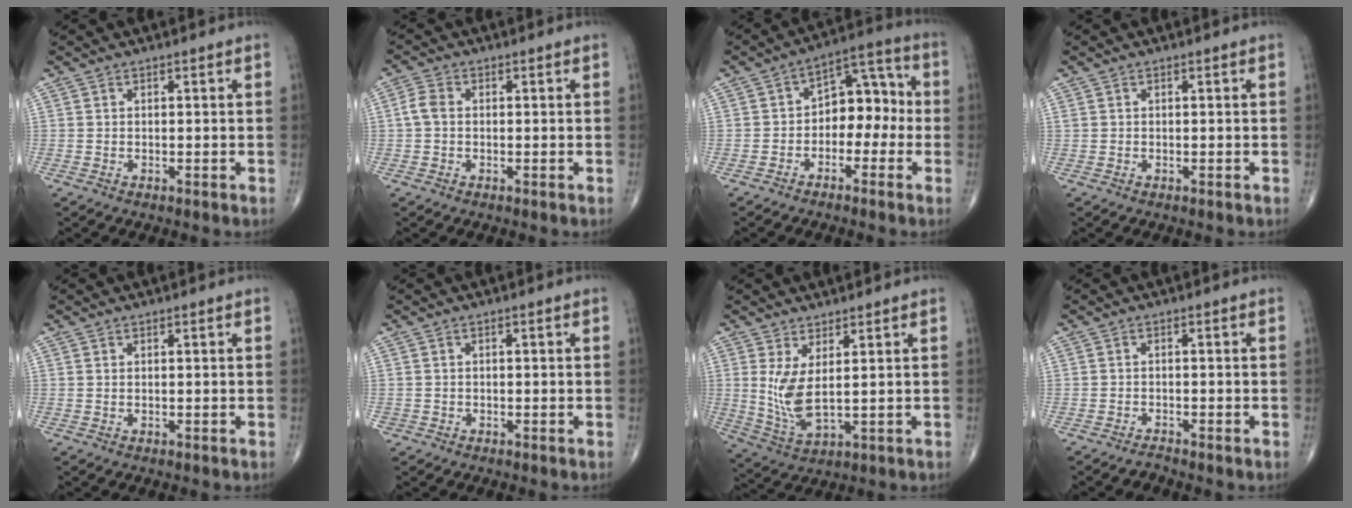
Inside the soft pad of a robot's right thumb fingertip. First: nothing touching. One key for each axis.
{"total": 3.0, "fx": 0.0, "fy": 2.2, "fz": 2.1, "tx": -0.046, "ty": 0.008, "tz": -0.007}
{"total": 9.6, "fx": -1.6, "fy": 6.4, "fz": 7.0, "tx": -0.058, "ty": 0.046, "tz": -0.041}
{"total": 0.0}
{"total": 0.0}
{"total": 0.7, "fx": -0.3, "fy": 0.6, "fz": 0.0, "tx": 0.007, "ty": 0.005, "tz": -0.007}
{"total": 7.3, "fx": 1.6, "fy": 2.5, "fz": 6.6, "tx": -0.147, "ty": -0.026, "tz": 0.042}
{"total": 1.1, "fx": -1.1, "fy": -0.1, "fz": 0.0, "tx": -0.002, "ty": 0.003, "tz": -0.021}